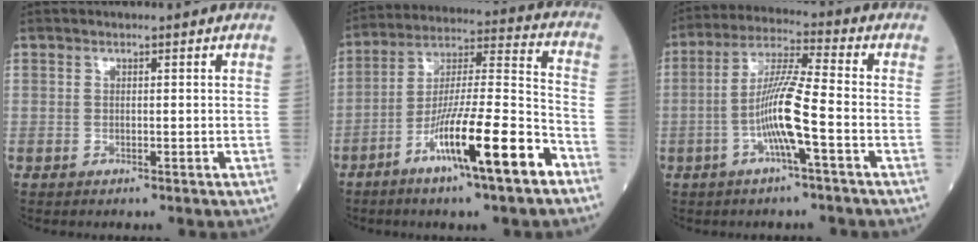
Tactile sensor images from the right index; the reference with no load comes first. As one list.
[{"total": 16.6, "force": [-8.6, 0.7, 14.1], "torque": [-0.248, -0.013, -0.148]}, {"total": 9.3, "force": [-2.7, 0.0, 8.9], "torque": [-0.176, 0.006, -0.056]}]